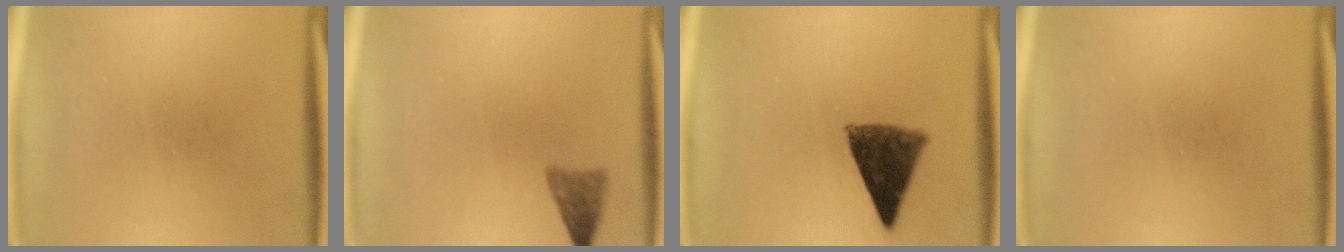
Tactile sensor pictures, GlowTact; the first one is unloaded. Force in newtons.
{"total": 2.4}
{"total": 9.3}
{"total": 0.0}